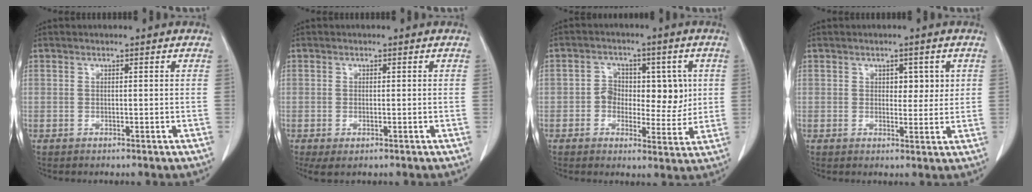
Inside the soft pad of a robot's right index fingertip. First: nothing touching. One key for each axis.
{"total": 2.3, "fx": -1.0, "fy": 0.9, "fz": 1.8, "tx": -0.039, "ty": -0.007, "tz": -0.009}
{"total": 7.3, "fx": 0.6, "fy": 5.4, "fz": 4.9, "tx": -0.053, "ty": 0.020, "tz": 0.012}
{"total": 3.2, "fx": 1.1, "fy": 1.9, "fz": 2.4, "tx": -0.023, "ty": -0.002, "tz": 0.014}